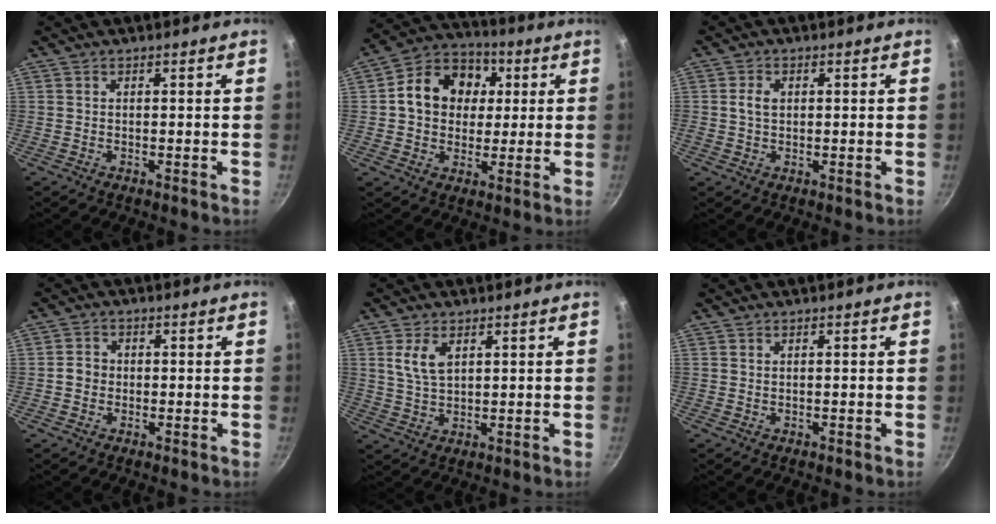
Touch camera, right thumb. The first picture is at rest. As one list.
[{"total": 14.1, "force": [2.6, 11.5, 7.8], "torque": [-0.101, 0.018, 0.026]}, {"total": 2.9, "force": [0.4, 2.1, 1.9], "torque": [-0.029, 0.005, 0.006]}, {"total": 2.9, "force": [-0.5, 2.6, 1.2], "torque": [-0.006, 0.012, -0.012]}, {"total": 5.5, "force": [2.2, 2.9, 4.1], "torque": [-0.074, -0.008, 0.045]}, {"total": 0.0}]